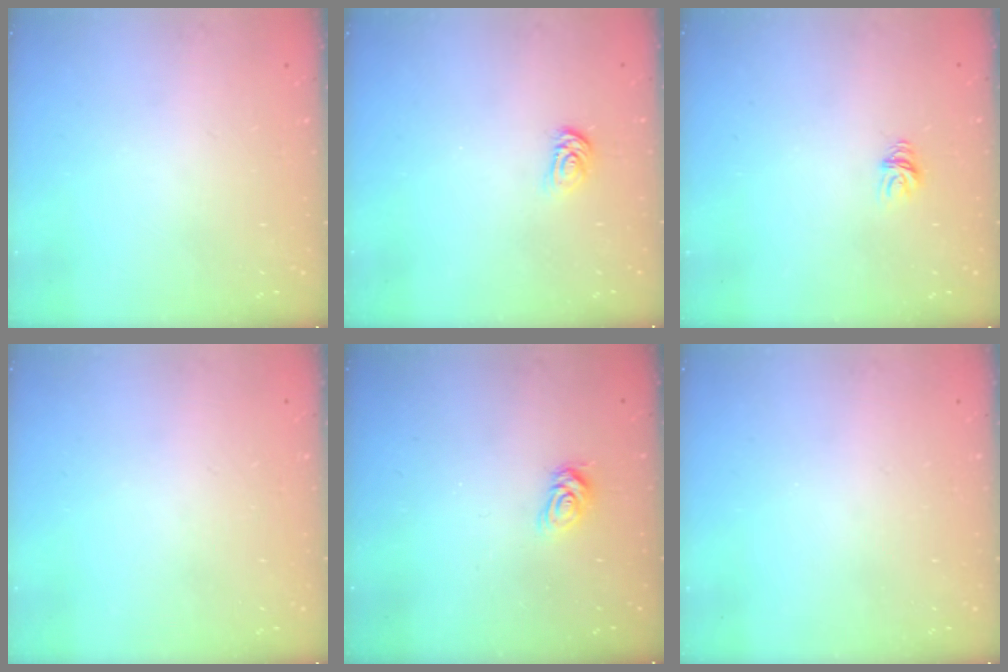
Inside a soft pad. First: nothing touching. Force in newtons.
{"total": 3.4, "press": 3.3, "slide": 0.6}
{"total": 5.6, "press": 5.6, "slide": 0.1}
{"total": 0.0}
{"total": 5.7, "press": 5.7, "slide": 0.6}
{"total": 0.0}